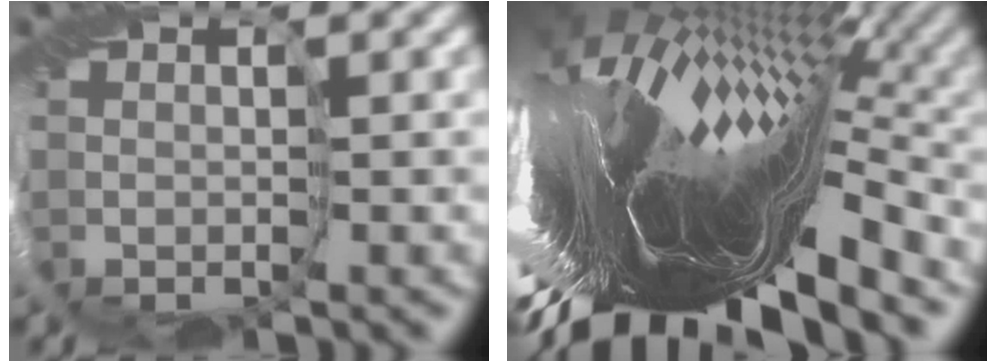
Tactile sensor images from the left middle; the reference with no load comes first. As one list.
[{"total": 17.6, "force": [-3.6, 5.6, 16.3], "torque": [-0.253, -0.033, -0.055]}]